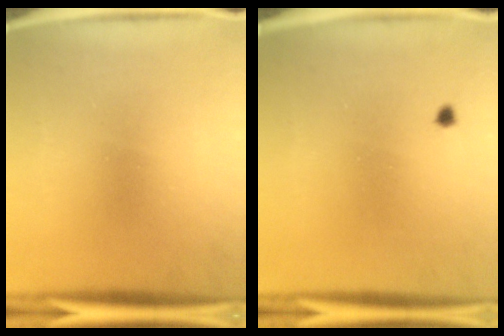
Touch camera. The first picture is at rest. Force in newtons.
{"total": 0.6}